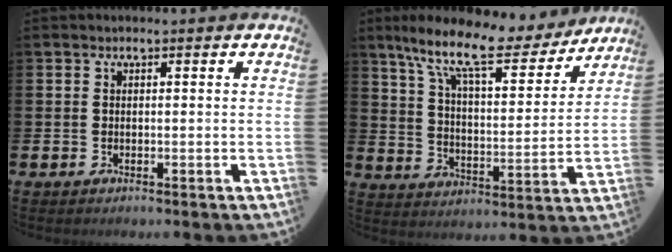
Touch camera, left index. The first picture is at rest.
{"total": 12.2, "force": [9.7, 3.3, 6.7], "torque": [-0.146, -0.053, 0.162]}